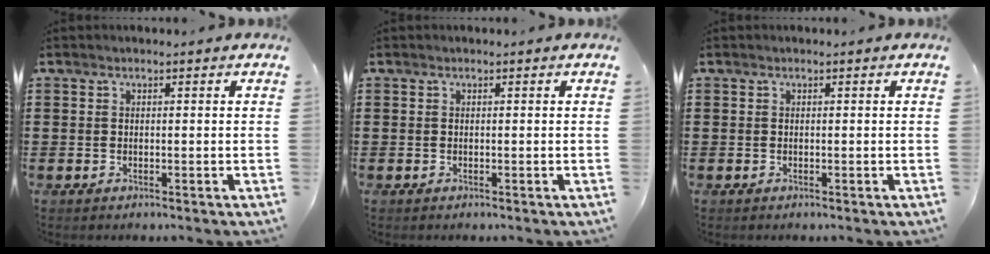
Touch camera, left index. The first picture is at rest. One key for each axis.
{"total": 0.0}
{"total": 0.0}